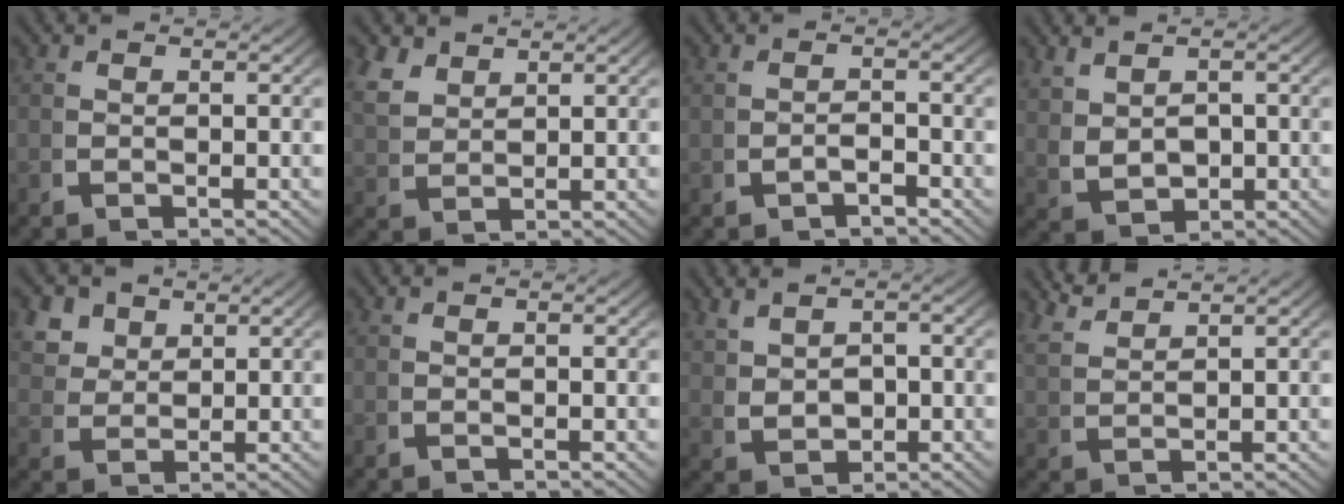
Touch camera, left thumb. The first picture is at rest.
{"total": 3.4, "force": [2.4, 1.8, 1.6], "torque": [-0.036, 0.002, 0.057]}
{"total": 1.4, "force": [-1.3, 0.3, 0.4], "torque": [-0.009, -0.001, -0.019]}
{"total": 4.0, "force": [0.7, 2.8, 2.7], "torque": [-0.063, -0.018, 0.029]}
{"total": 4.9, "force": [2.9, 3.3, 2.2], "torque": [-0.043, -0.003, 0.056]}
{"total": 0.0}
{"total": 3.4, "force": [0.8, 2.4, 2.3], "torque": [-0.049, -0.015, 0.028]}
{"total": 3.5, "force": [3.4, 0.2, 0.7], "torque": [-0.011, 0.011, 0.070]}